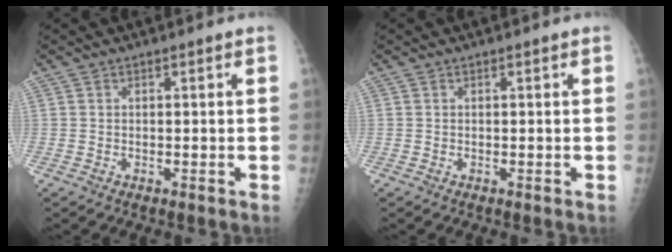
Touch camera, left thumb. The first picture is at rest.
{"total": 0.0}